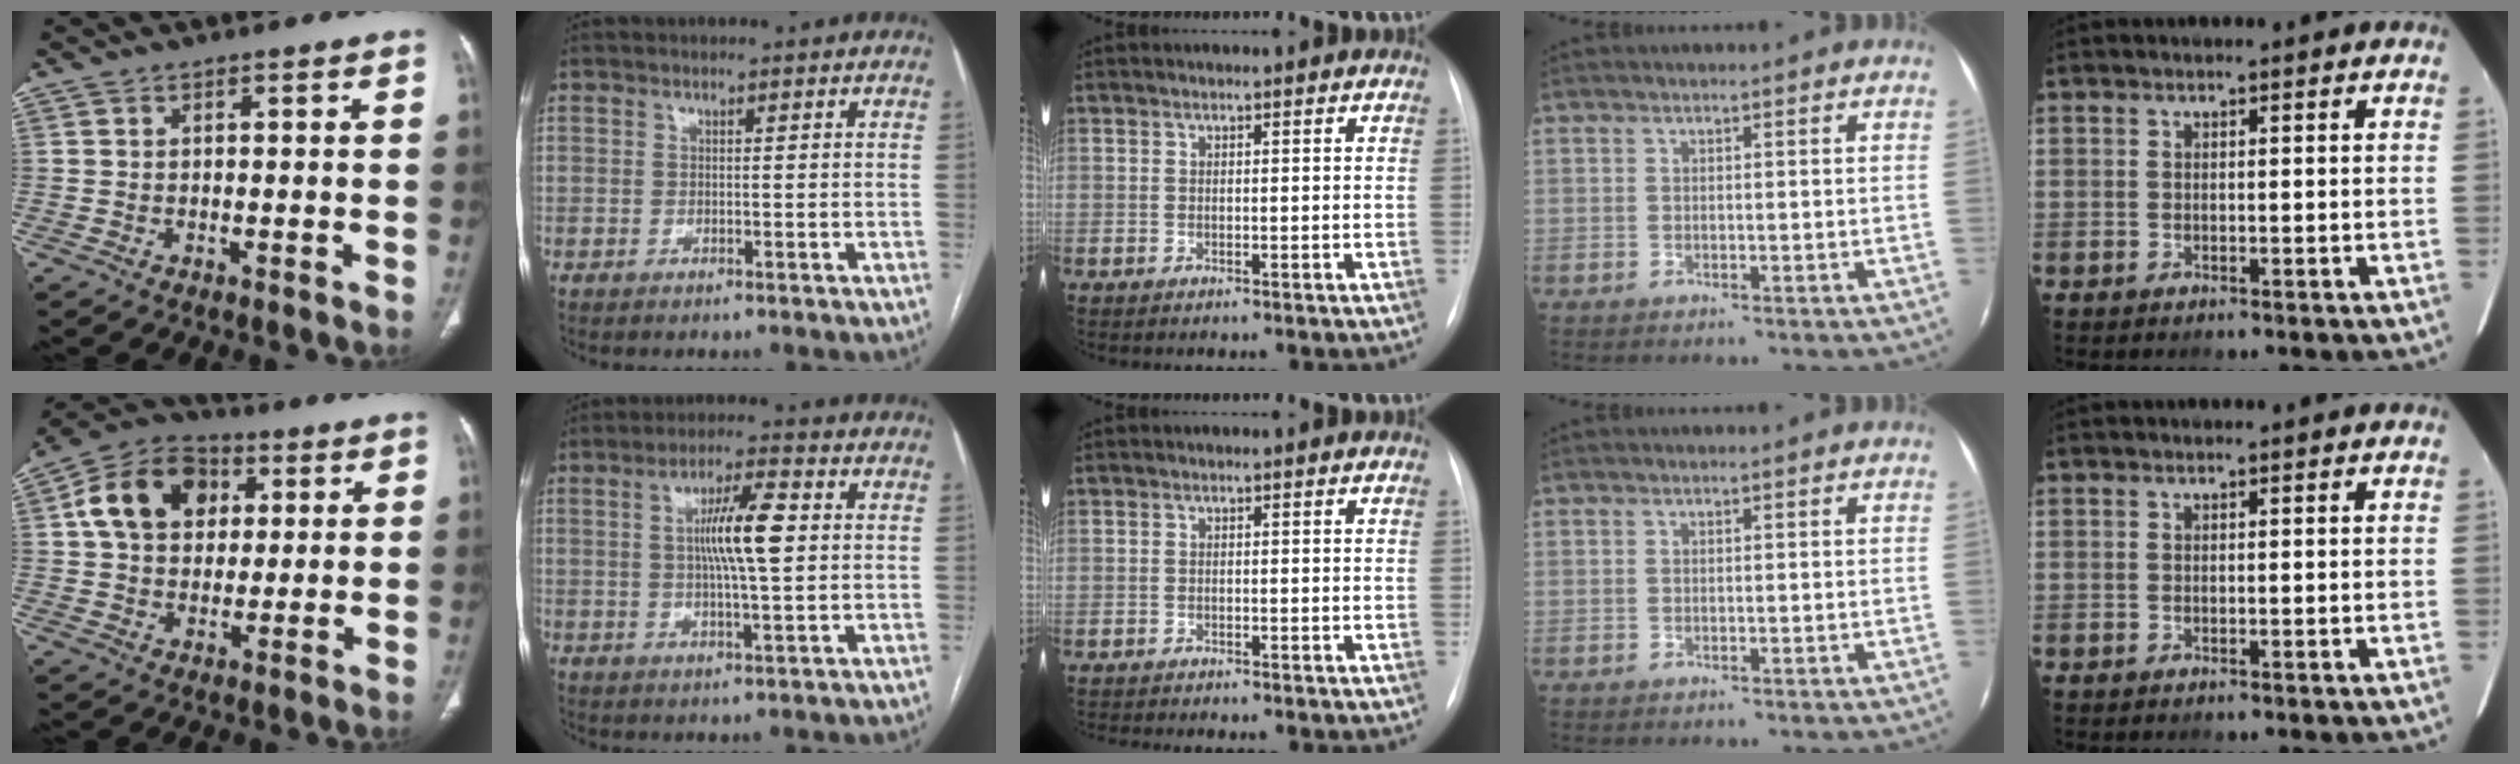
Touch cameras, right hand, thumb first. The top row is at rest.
{"thumb": {"total": 14.6, "force": [3.6, 11.0, 8.8], "torque": [-0.131, 0.010, 0.052]}, "index": {"total": 8.4, "force": [1.2, 0.7, 8.3], "torque": [-0.150, 0.005, 0.019]}, "middle": {"total": 4.2, "force": [-3.8, 0.3, 1.7], "torque": [-0.018, -0.005, -0.051]}}